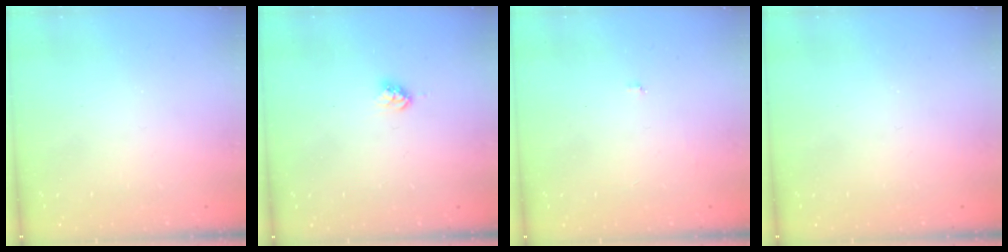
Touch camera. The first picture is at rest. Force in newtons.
{"total": 3.2, "press": 3.2, "slide": 0.5}
{"total": 4.1, "press": 4.0, "slide": 0.3}
{"total": 0.0}